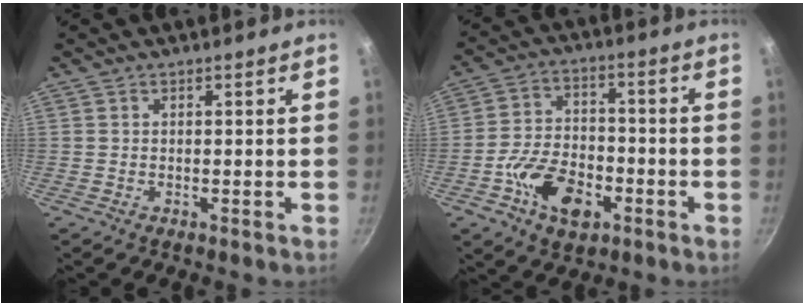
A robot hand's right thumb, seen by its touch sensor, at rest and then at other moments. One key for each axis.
{"total": 12.3, "fx": -4.9, "fy": 7.7, "fz": 8.3, "tx": -0.126, "ty": 0.033, "tz": -0.088}